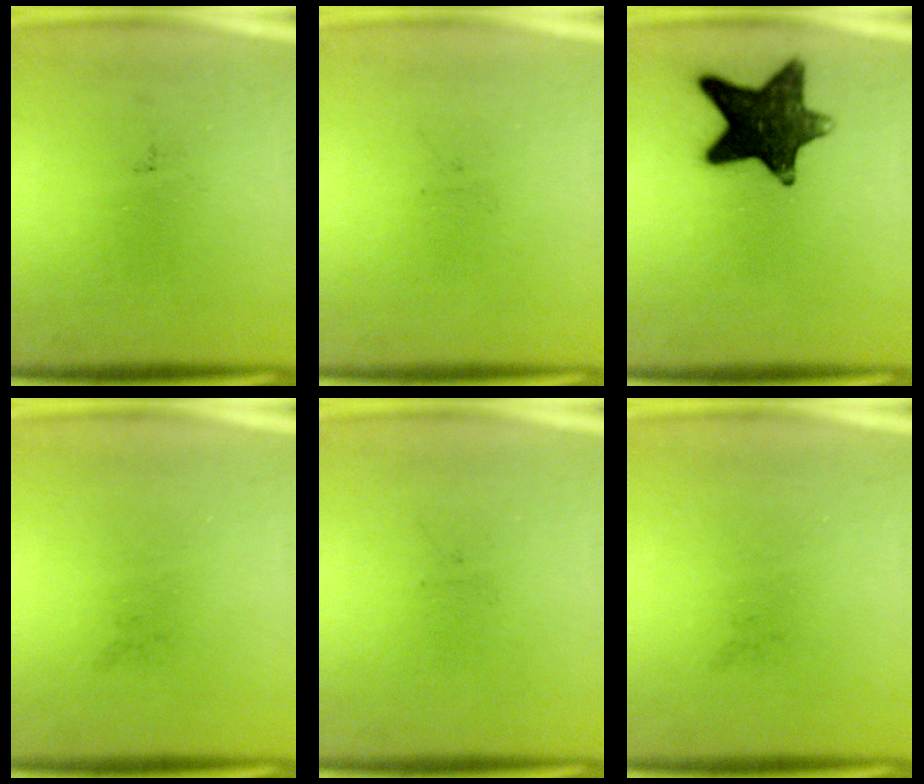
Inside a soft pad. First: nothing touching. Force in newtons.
{"total": 0.0}
{"total": 13.4}
{"total": 0.0}
{"total": 0.0}
{"total": 0.0}